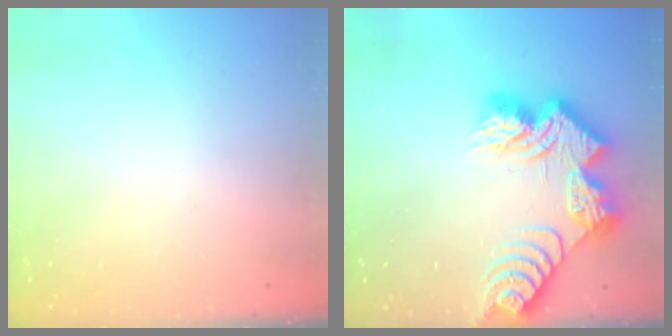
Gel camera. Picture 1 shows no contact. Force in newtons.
{"total": 19.6, "press": 19.6, "slide": 1.4}